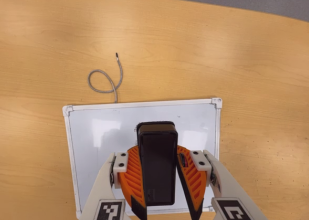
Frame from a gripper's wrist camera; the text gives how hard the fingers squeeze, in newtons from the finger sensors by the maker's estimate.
{"total": 8.4, "left": 8.3, "right": 8.4}